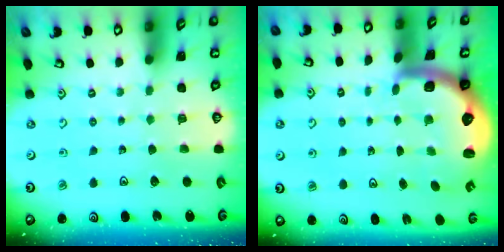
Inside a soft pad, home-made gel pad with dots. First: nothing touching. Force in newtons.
{"total": 2.9, "press": 2.6, "slide": 1.4}